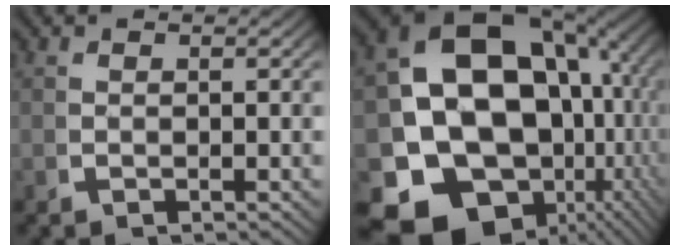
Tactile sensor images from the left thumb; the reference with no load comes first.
{"total": 22.9, "force": [-3.0, 16.5, 15.5], "torque": [-0.286, -0.076, -0.031]}